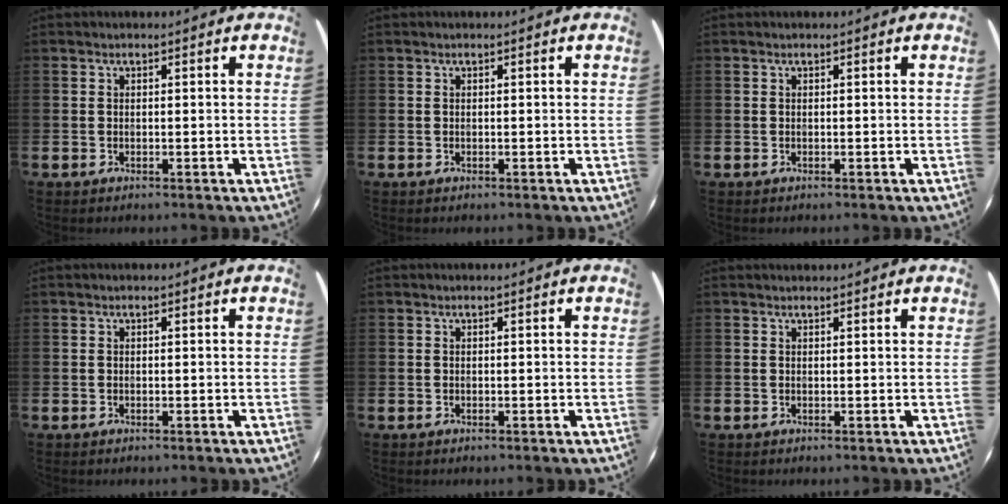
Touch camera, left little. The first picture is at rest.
{"total": 0.0}
{"total": 0.0}
{"total": 0.0}
{"total": 0.0}
{"total": 0.6, "force": [0.6, 0.0, 0.0], "torque": [0.008, -0.002, 0.010]}